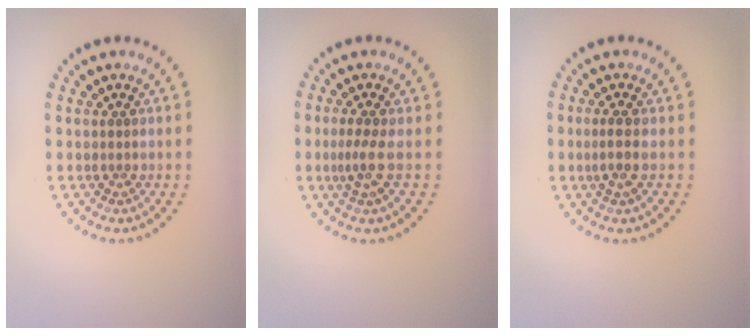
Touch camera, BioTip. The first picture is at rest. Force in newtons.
{"total": 2.0, "press": 1.4, "slide": 1.4}
{"total": 1.8, "press": 1.3, "slide": 1.3}